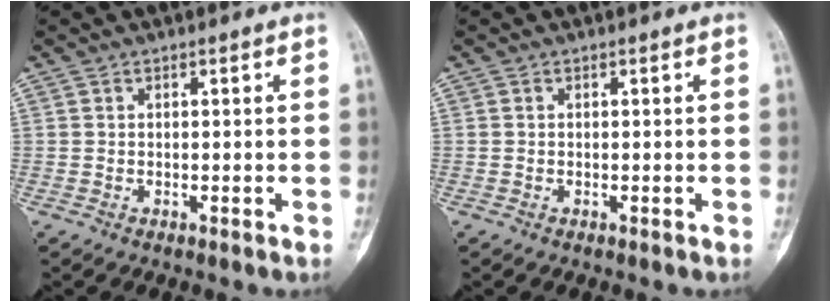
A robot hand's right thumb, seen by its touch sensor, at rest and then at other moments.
{"total": 0.0}